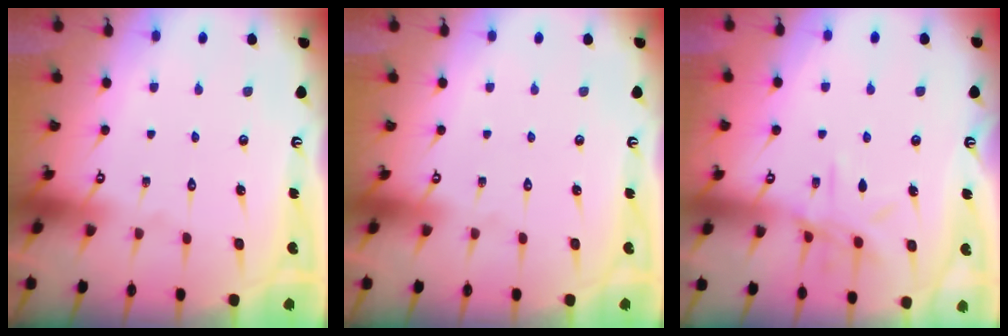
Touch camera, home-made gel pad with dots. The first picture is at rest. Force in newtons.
{"total": 0.0}
{"total": 9.3, "press": 9.3, "slide": 0.8}